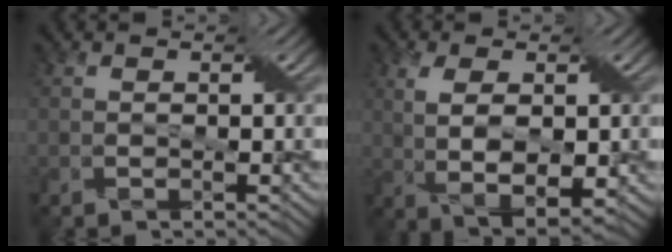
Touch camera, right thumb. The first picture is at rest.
{"total": 5.7, "force": [0.5, 2.7, 5.0], "torque": [-0.108, -0.006, 0.014]}